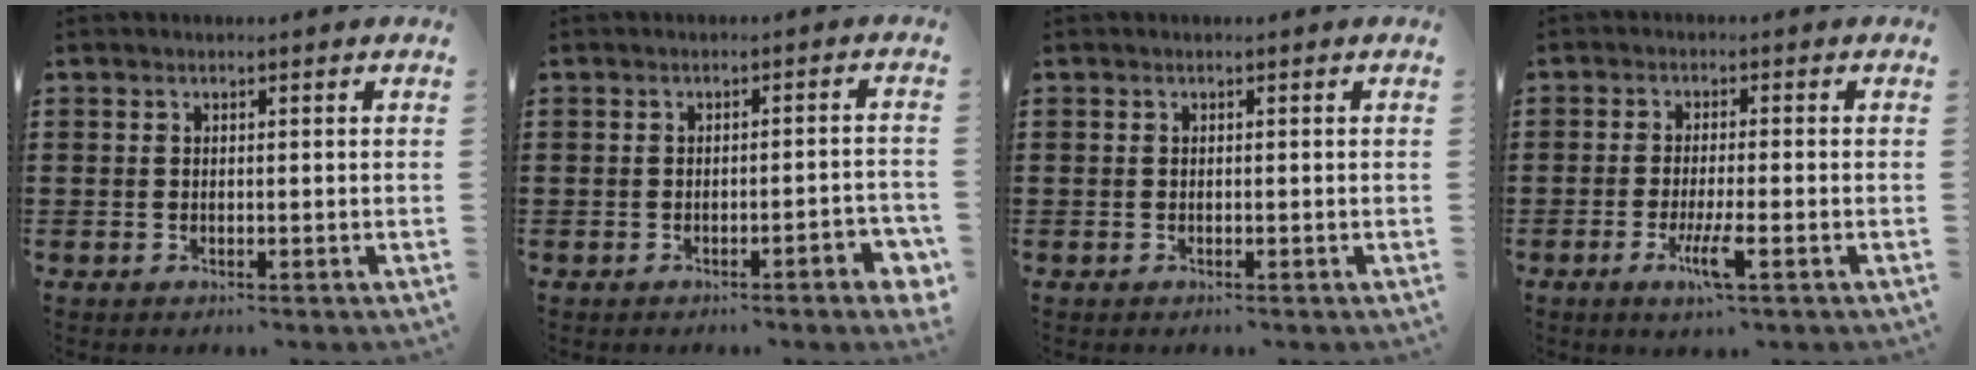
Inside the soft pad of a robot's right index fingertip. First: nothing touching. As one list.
[{"total": 3.1, "force": [-2.0, 0.2, 2.4], "torque": [-0.038, -0.002, -0.035]}, {"total": 0.0}, {"total": 5.0, "force": [-2.4, 0.6, 4.4], "torque": [-0.088, -0.015, -0.043]}]